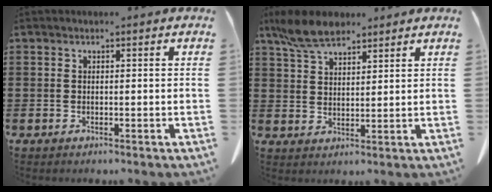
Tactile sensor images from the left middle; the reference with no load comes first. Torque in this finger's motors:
{"motor_torque": [0.31, 0.12, 0.19, 0.05]}